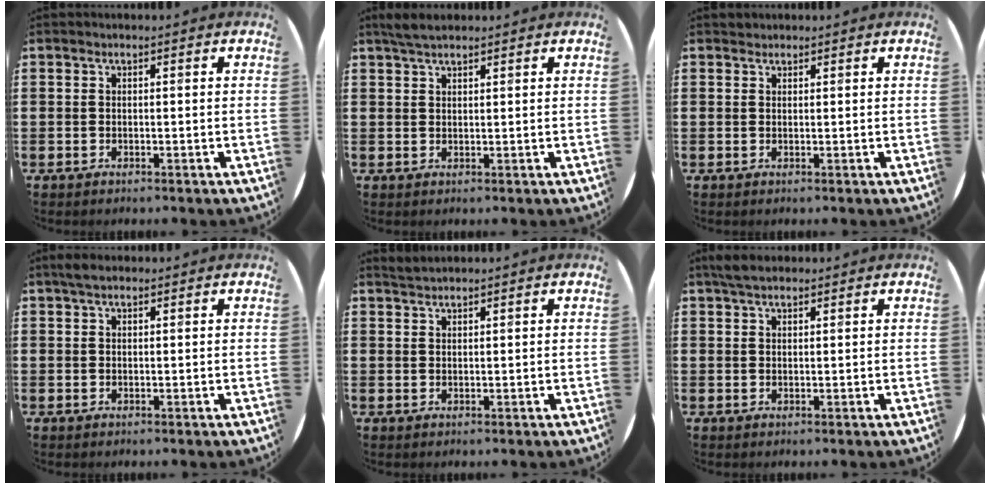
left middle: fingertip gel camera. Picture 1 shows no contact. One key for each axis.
{"total": 2.6, "fx": 2.2, "fy": 0.6, "fz": 1.1, "tx": -0.026, "ty": 0.007, "tz": 0.042}
{"total": 0.7, "fx": 0.6, "fy": 0.2, "fz": -0.1, "tx": 0.001, "ty": 0.003, "tz": 0.012}
{"total": 1.4, "fx": 1.1, "fy": 0.6, "fz": 0.7, "tx": -0.016, "ty": 0.006, "tz": 0.019}
{"total": 1.2, "fx": 1.2, "fy": 0.0, "fz": 0.1, "tx": -0.003, "ty": 0.002, "tz": 0.023}
{"total": 2.3, "fx": 1.9, "fy": 0.8, "fz": 1.0, "tx": -0.023, "ty": 0.006, "tz": 0.035}